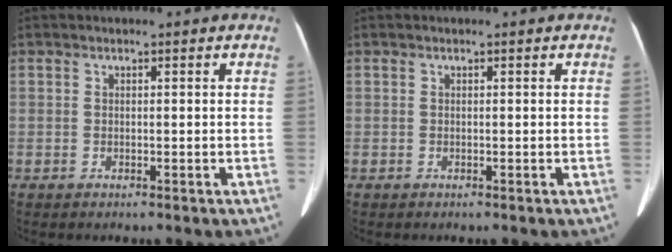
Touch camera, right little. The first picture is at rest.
{"total": 0.0}